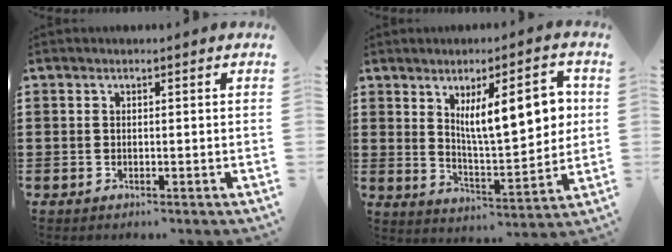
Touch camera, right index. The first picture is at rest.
{"total": 11.8, "force": [3.7, 3.8, 10.6], "torque": [-0.169, 0.000, 0.059]}